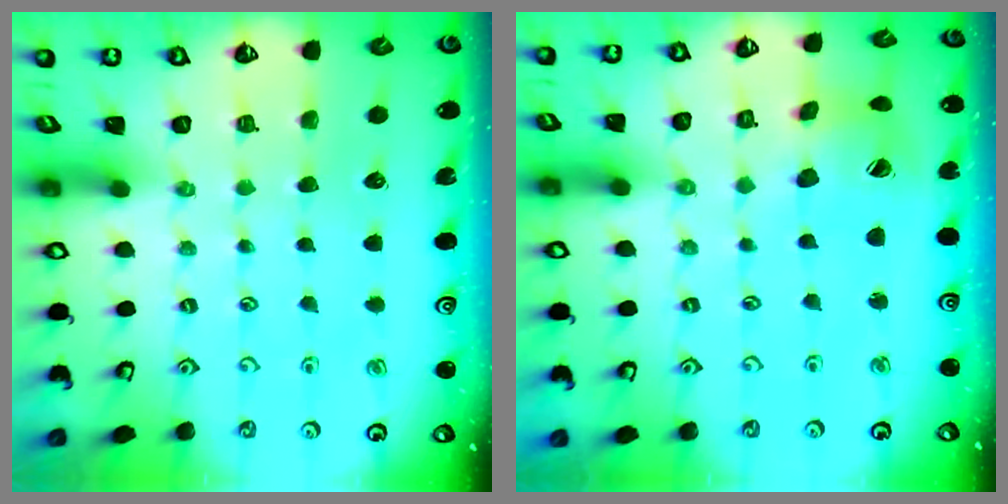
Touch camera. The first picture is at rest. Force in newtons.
{"total": 9.1, "press": 9.0, "slide": 1.2}